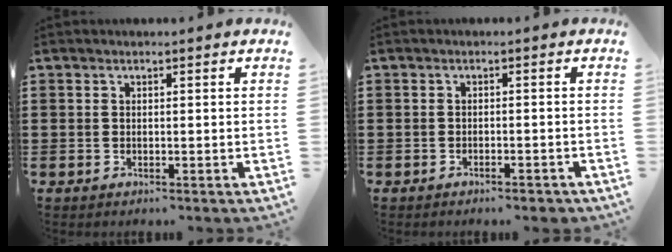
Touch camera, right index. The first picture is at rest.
{"total": 1.3, "force": [-1.1, -0.1, 0.7], "torque": [-0.017, -0.005, -0.020]}